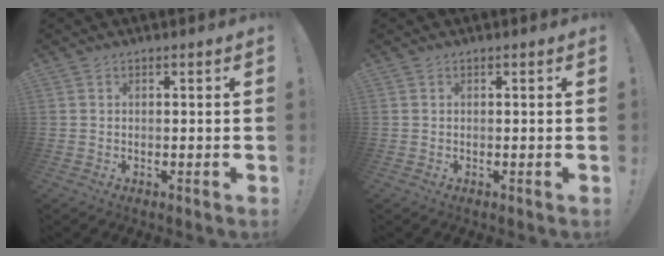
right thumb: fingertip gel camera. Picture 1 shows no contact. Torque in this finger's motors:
{"motor_torque": [-0.09, 0.09, 0.15, -0.03, -0.01]}